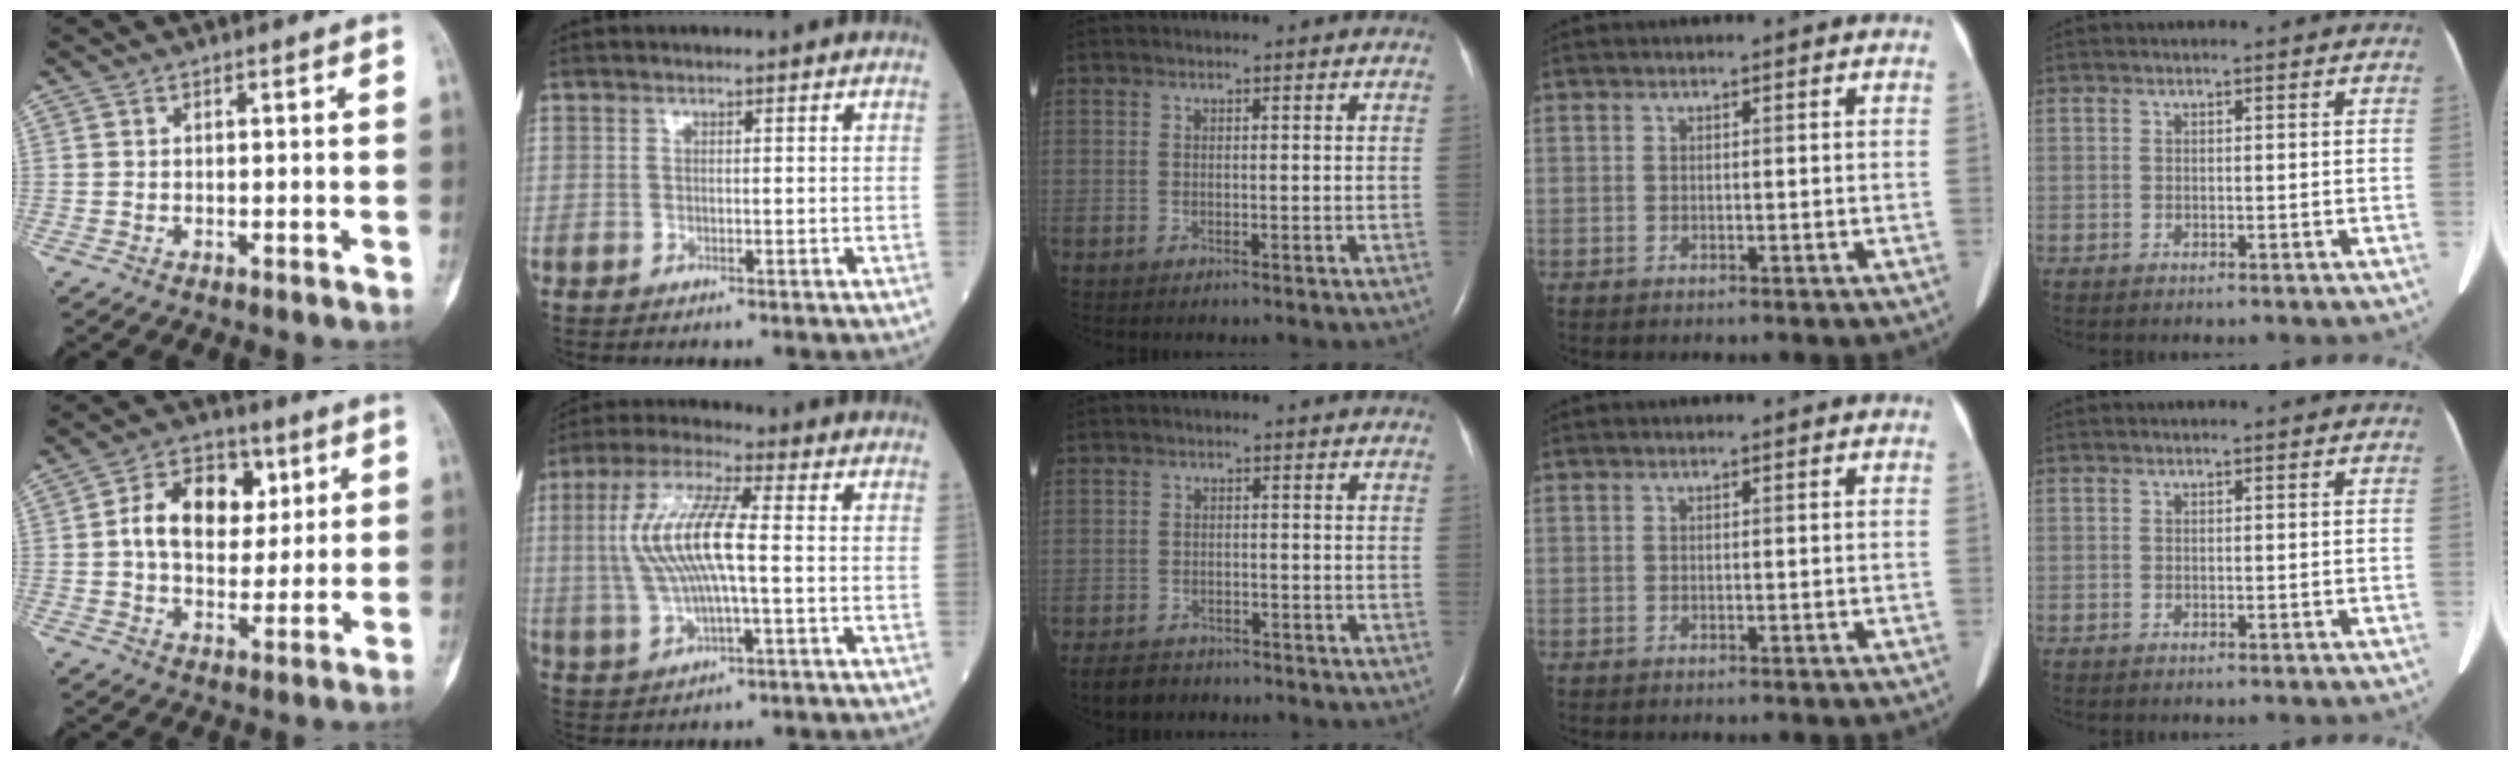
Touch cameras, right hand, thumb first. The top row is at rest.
{"thumb": {"total": 13.4, "force": [3.0, 9.3, 9.1], "torque": [-0.111, 0.005, 0.044]}, "index": {"total": 11.3, "force": [0.4, 2.0, 11.1], "torque": [-0.237, 0.012, 0.007]}, "middle": {"total": 4.4, "force": [-3.7, 2.2, 1.0], "torque": [-0.019, -0.003, -0.059]}}